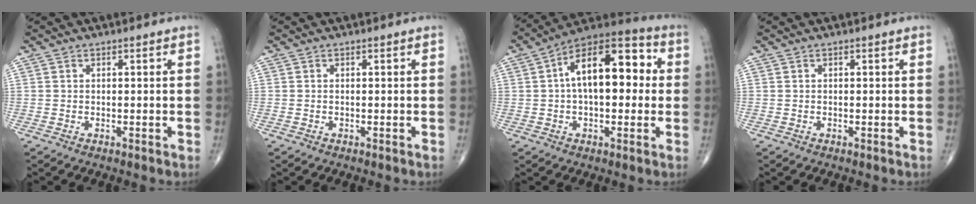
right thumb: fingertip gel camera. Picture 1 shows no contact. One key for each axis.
{"total": 0.0}
{"total": 17.1, "fx": 2.3, "fy": 8.8, "fz": 14.5, "tx": -0.200, "ty": 0.042, "tz": 0.025}
{"total": 0.0}